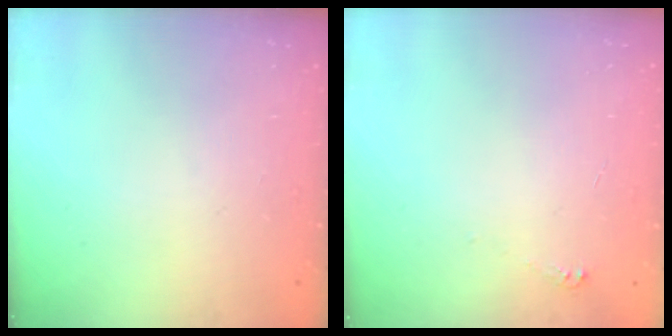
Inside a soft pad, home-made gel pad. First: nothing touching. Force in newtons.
{"total": 2.5, "press": 2.5, "slide": 0.3}